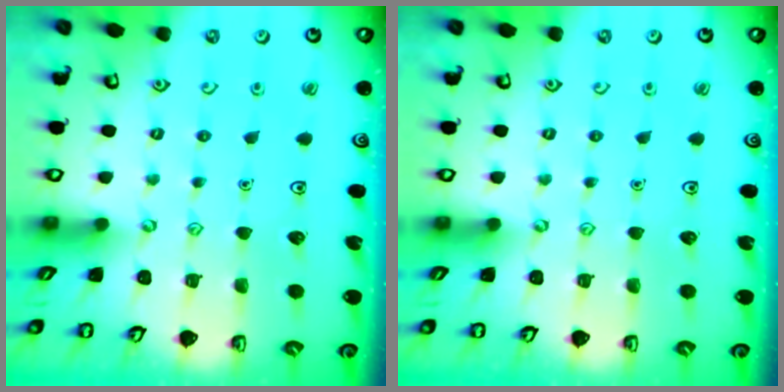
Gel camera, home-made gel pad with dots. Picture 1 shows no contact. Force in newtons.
{"total": 0.0}